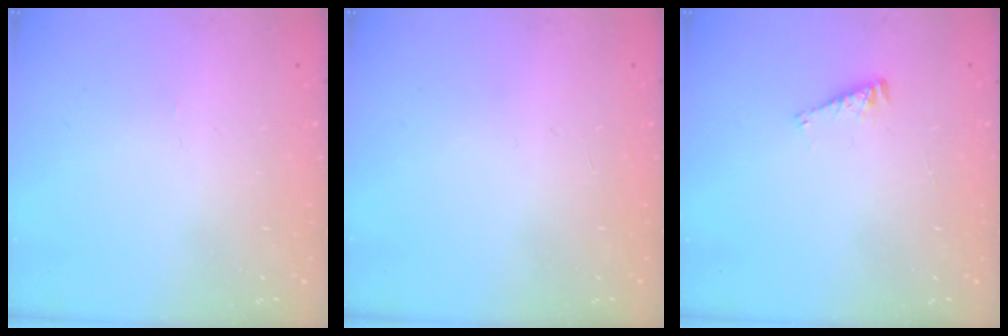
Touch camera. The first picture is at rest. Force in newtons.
{"total": 0.0}
{"total": 2.6, "press": 2.6, "slide": 0.3}